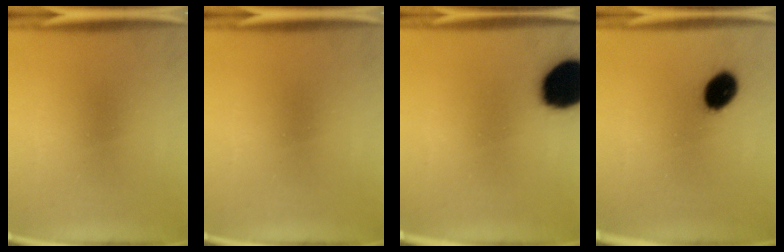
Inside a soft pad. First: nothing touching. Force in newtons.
{"total": 0.0}
{"total": 19.7}
{"total": 8.6}